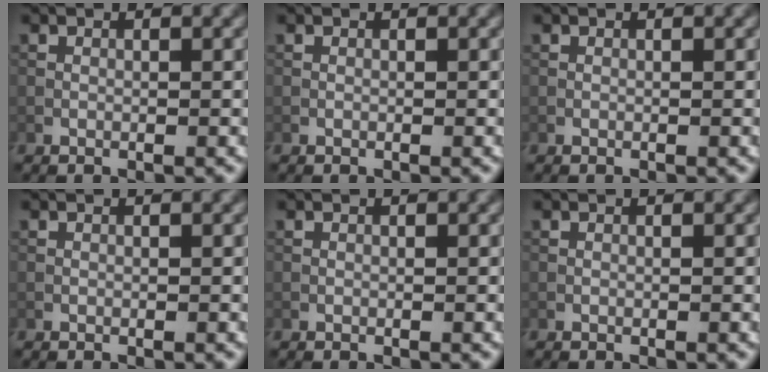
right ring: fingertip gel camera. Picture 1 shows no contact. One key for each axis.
{"total": 0.0}
{"total": 0.0}
{"total": 0.0}
{"total": 0.0}
{"total": 0.0}